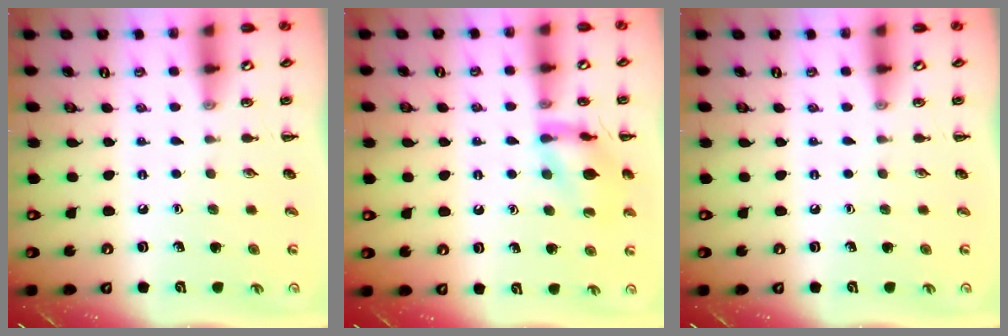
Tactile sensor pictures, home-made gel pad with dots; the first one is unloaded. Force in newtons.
{"total": 12.8, "press": 12.8, "slide": 0.9}
{"total": 0.0}